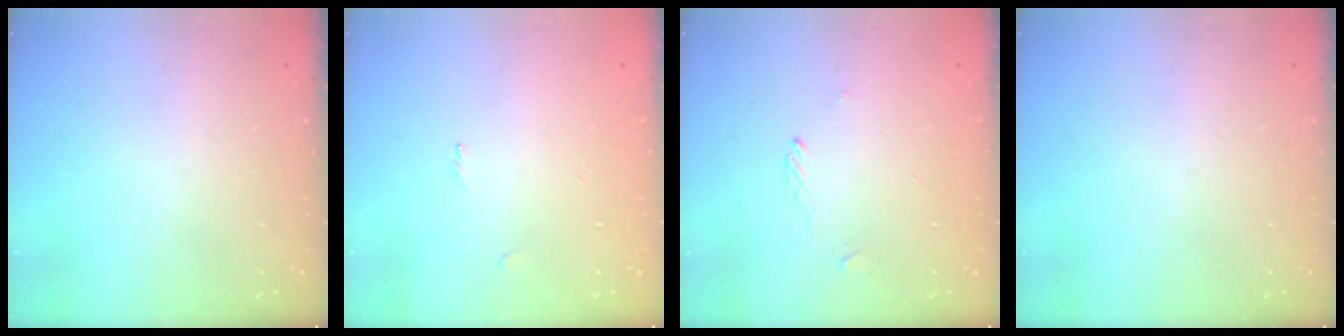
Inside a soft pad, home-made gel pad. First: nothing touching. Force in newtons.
{"total": 0.0}
{"total": 1.9, "press": 1.8, "slide": 0.5}
{"total": 0.0}